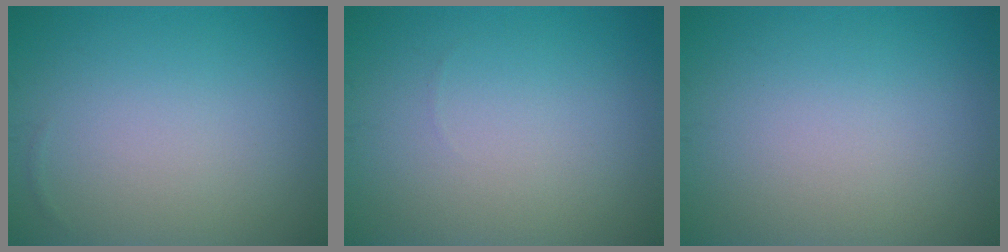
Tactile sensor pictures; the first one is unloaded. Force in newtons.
{"total": 0.0}
{"total": 0.0}